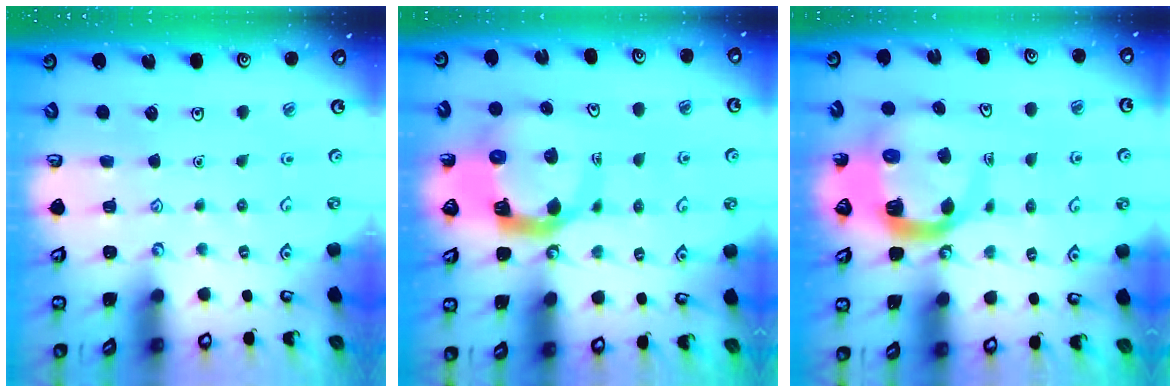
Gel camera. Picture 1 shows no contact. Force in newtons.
{"total": 11.4, "press": 11.3, "slide": 1.5}
{"total": 10.0, "press": 9.9, "slide": 1.3}